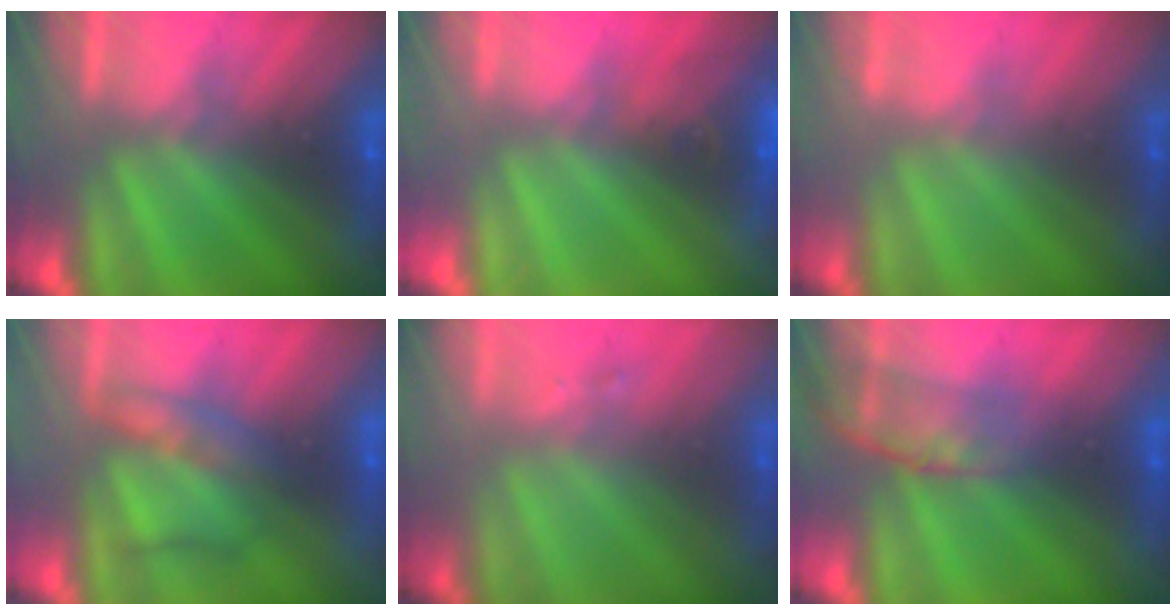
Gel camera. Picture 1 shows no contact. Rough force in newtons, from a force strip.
{"total": 2.6}
{"total": 2.4}
{"total": 2.2}
{"total": 1.5}
{"total": 3.0}